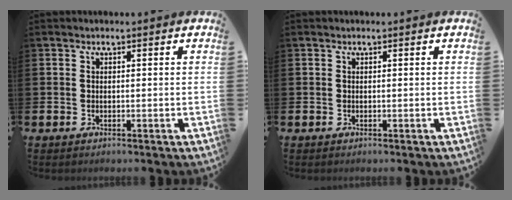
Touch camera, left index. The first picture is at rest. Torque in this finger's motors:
{"motor_torque": [0.34, -0.27, 0.07, 0.01]}